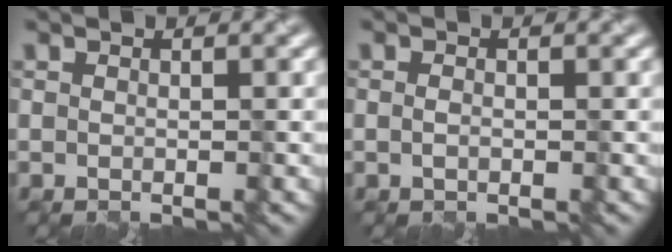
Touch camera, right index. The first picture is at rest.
{"total": 0.7, "force": [-0.1, 0.4, 0.5], "torque": [-0.016, -0.002, 0.003]}